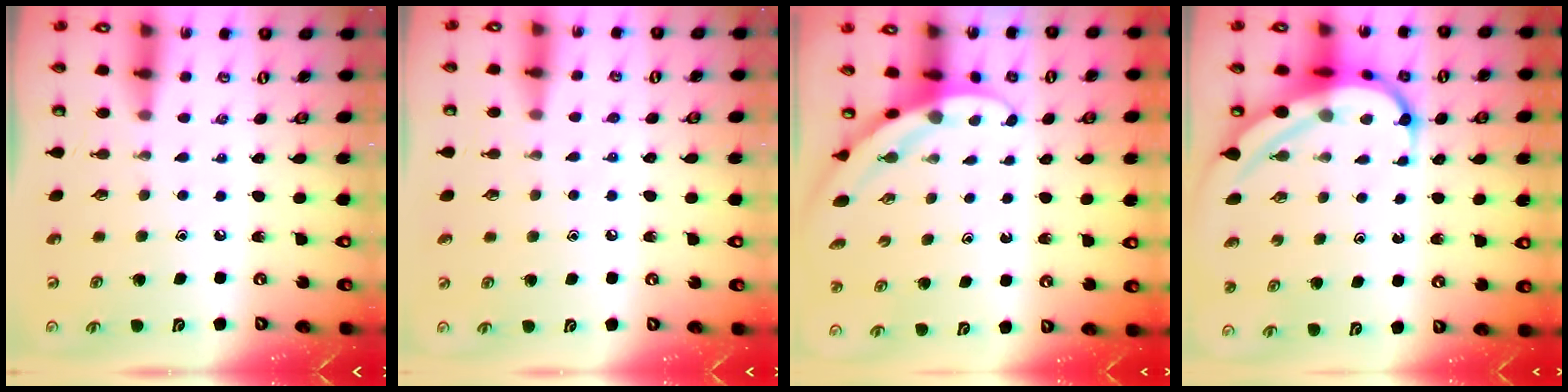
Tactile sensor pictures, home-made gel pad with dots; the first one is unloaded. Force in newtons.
{"total": 3.1, "press": 3.0, "slide": 0.9}
{"total": 4.1, "press": 4.1, "slide": 0.2}
{"total": 8.5, "press": 8.5, "slide": 0.8}